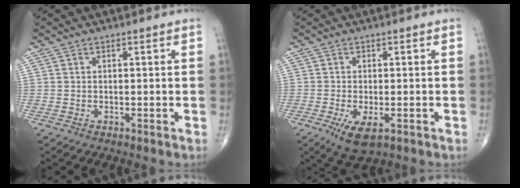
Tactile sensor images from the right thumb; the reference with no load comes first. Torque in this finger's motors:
{"motor_torque": [0.38, 0.15, 0.26, 0.19, 0.14]}